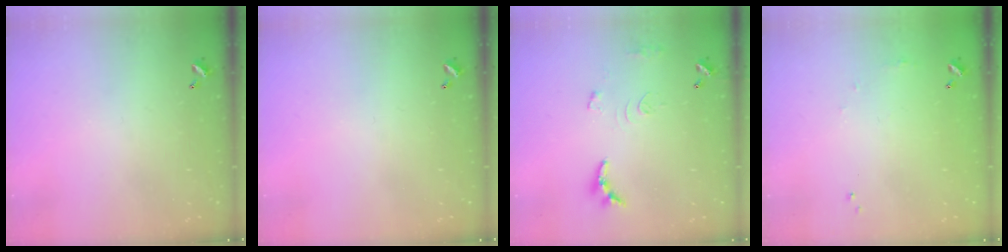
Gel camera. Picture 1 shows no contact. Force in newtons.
{"total": 0.0}
{"total": 10.1, "press": 10.0, "slide": 0.8}
{"total": 4.7, "press": 4.7, "slide": 0.7}